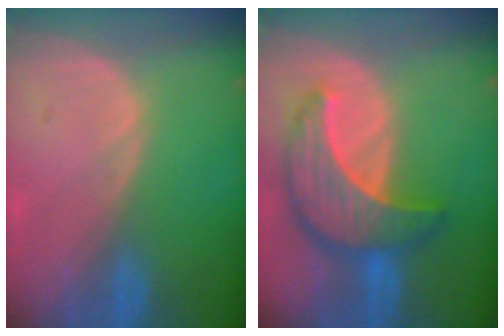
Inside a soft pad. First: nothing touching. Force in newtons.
{"total": 9.7, "press": 9.7, "slide": 0.7}